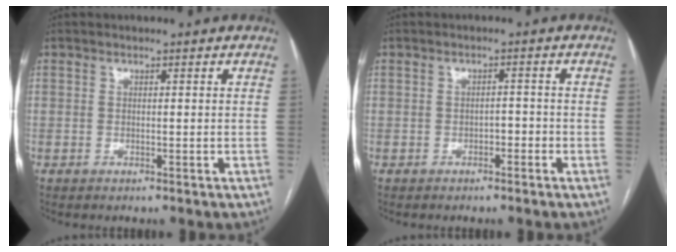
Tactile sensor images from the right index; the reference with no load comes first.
{"total": 1.6, "force": [-0.9, 0.8, 1.0], "torque": [-0.015, 0.003, -0.012]}